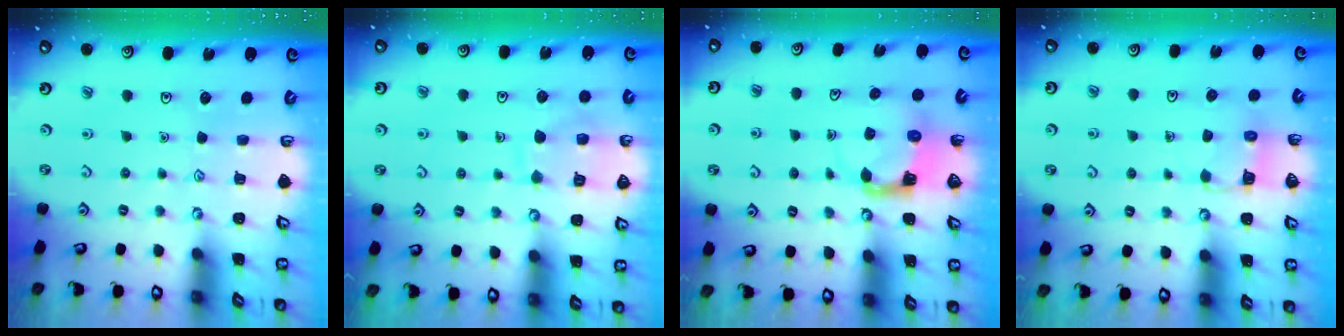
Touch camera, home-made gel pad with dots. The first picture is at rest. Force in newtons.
{"total": 10.1, "press": 10.1, "slide": 0.9}
{"total": 3.9, "press": 3.8, "slide": 0.7}
{"total": 5.1, "press": 5.1, "slide": 0.3}